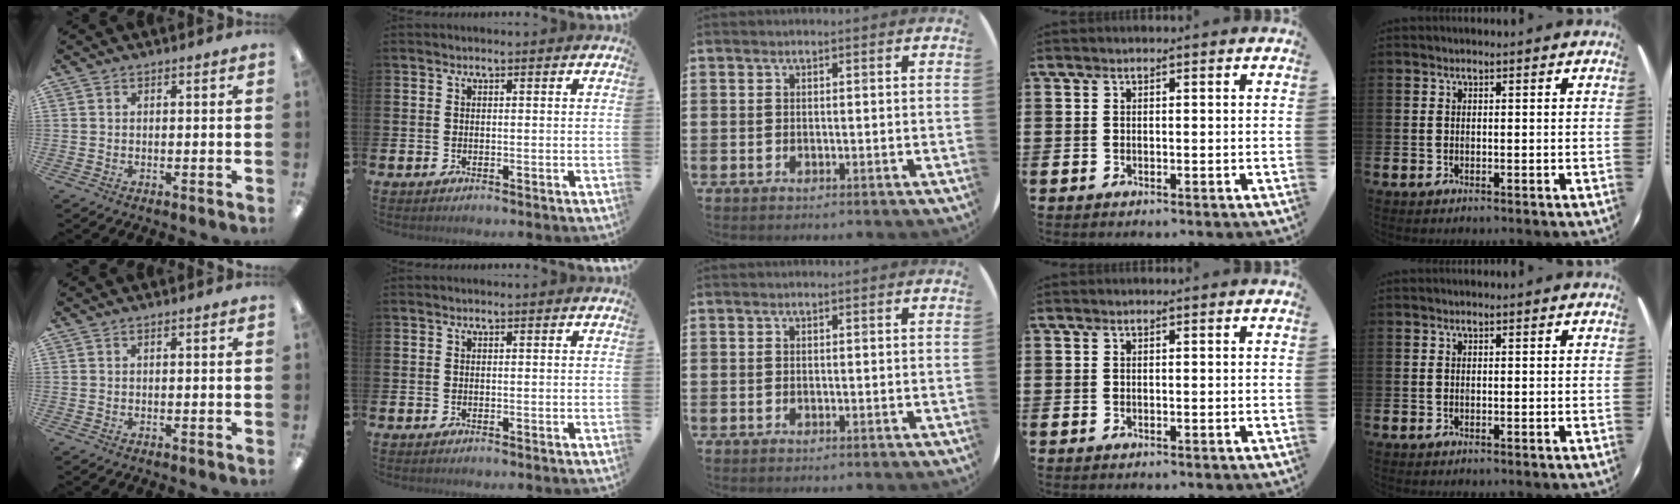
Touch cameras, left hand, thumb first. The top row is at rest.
{}